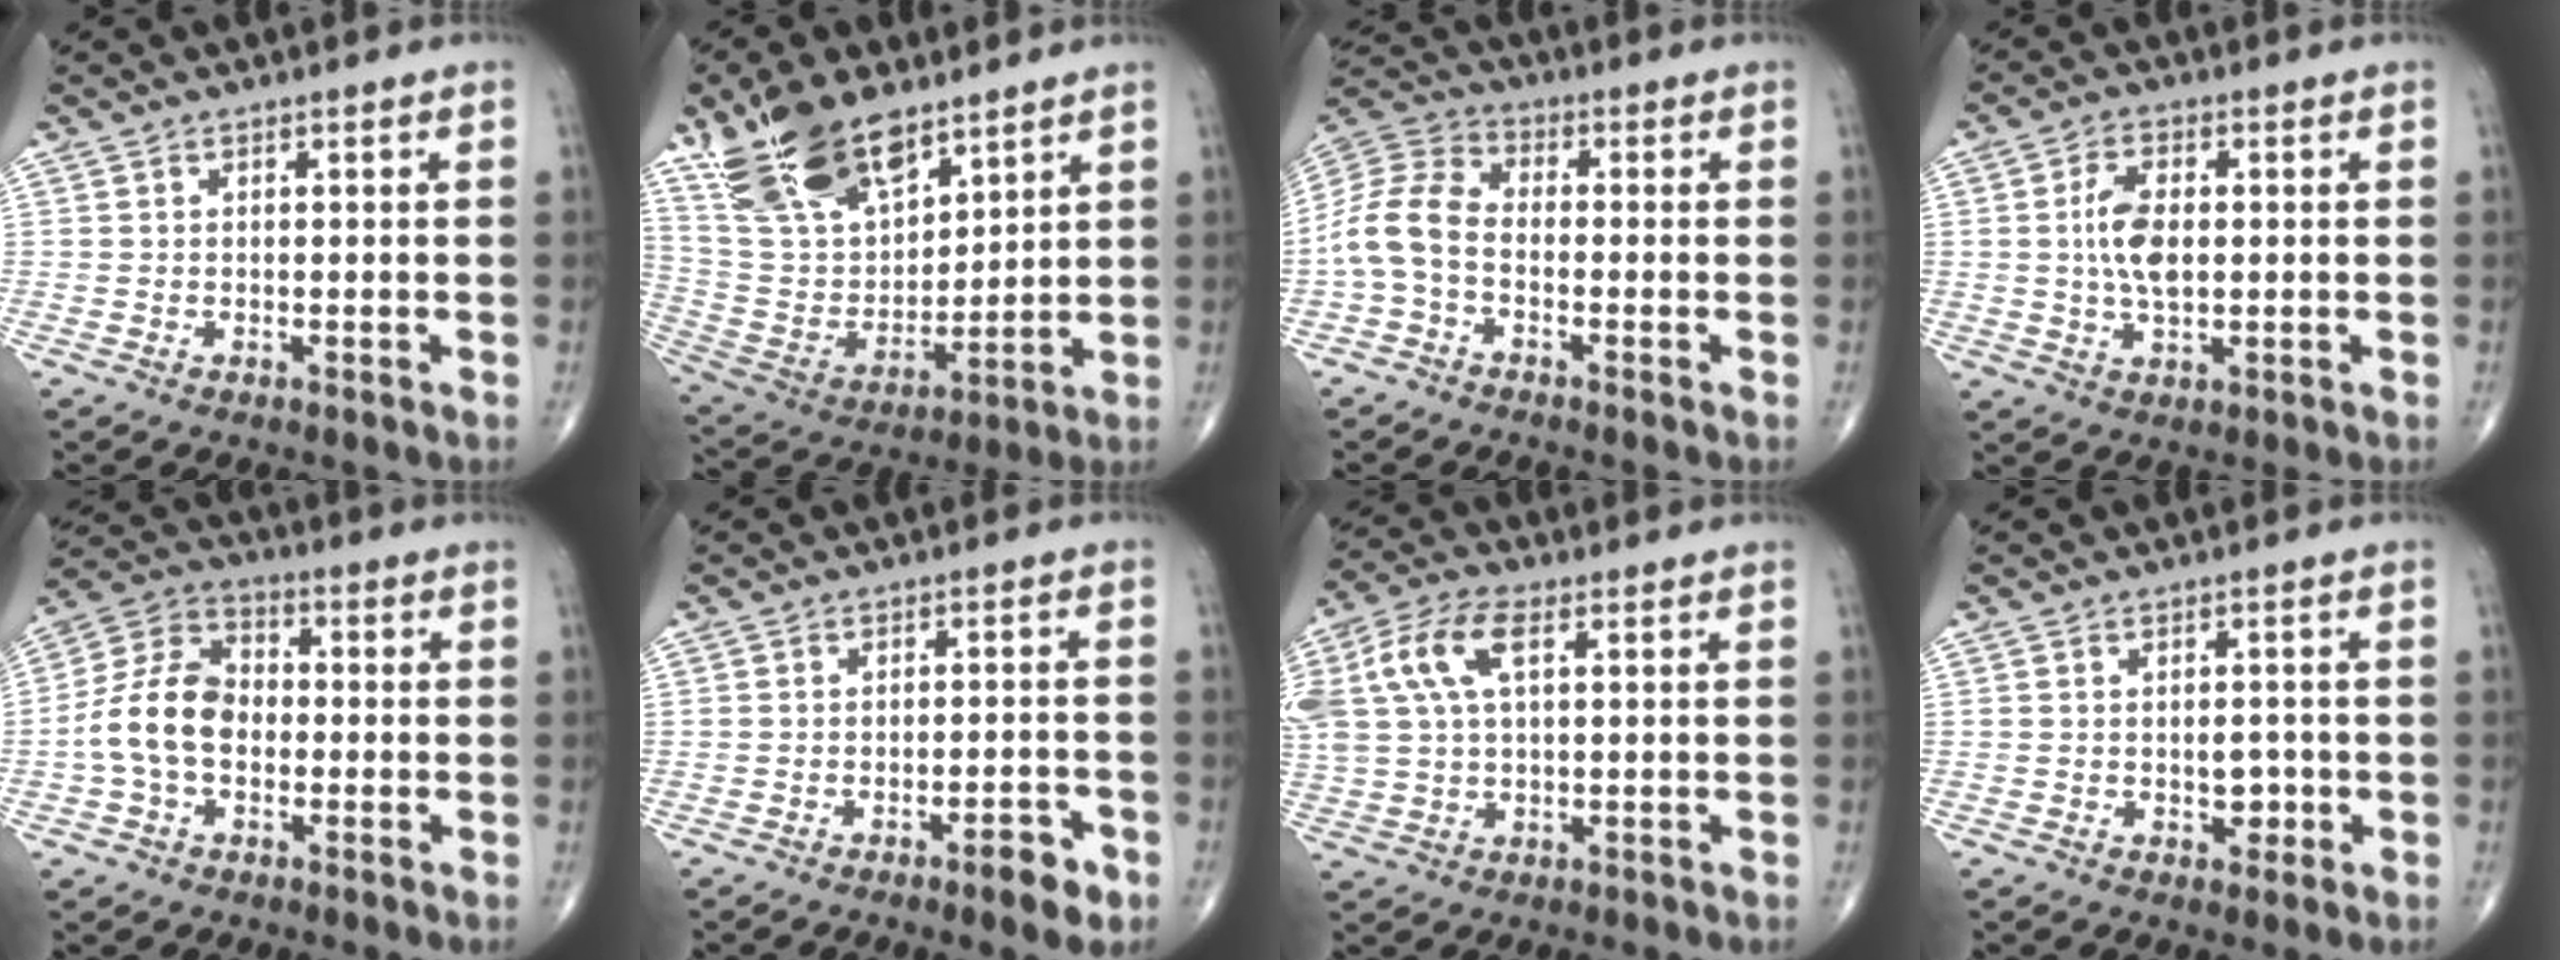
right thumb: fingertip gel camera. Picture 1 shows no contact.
{"total": 19.6, "force": [13.0, 9.1, 11.7], "torque": [-0.188, -0.050, 0.256]}
{"total": 9.0, "force": [-2.3, 5.7, 6.6], "torque": [-0.135, 0.030, -0.060]}
{"total": 7.2, "force": [0.5, 3.9, 6.1], "torque": [-0.112, 0.004, 0.007]}
{"total": 11.8, "force": [-1.7, 8.2, 8.3], "torque": [-0.150, 0.039, -0.044]}
{"total": 5.1, "force": [-3.0, 1.4, 3.9], "torque": [-0.048, 0.017, -0.040]}
{"total": 11.8, "force": [3.6, 6.0, 9.5], "torque": [-0.219, 0.022, 0.070]}
{"total": 3.0, "force": [-0.7, 1.9, 2.2], "torque": [-0.017, 0.003, -0.008]}